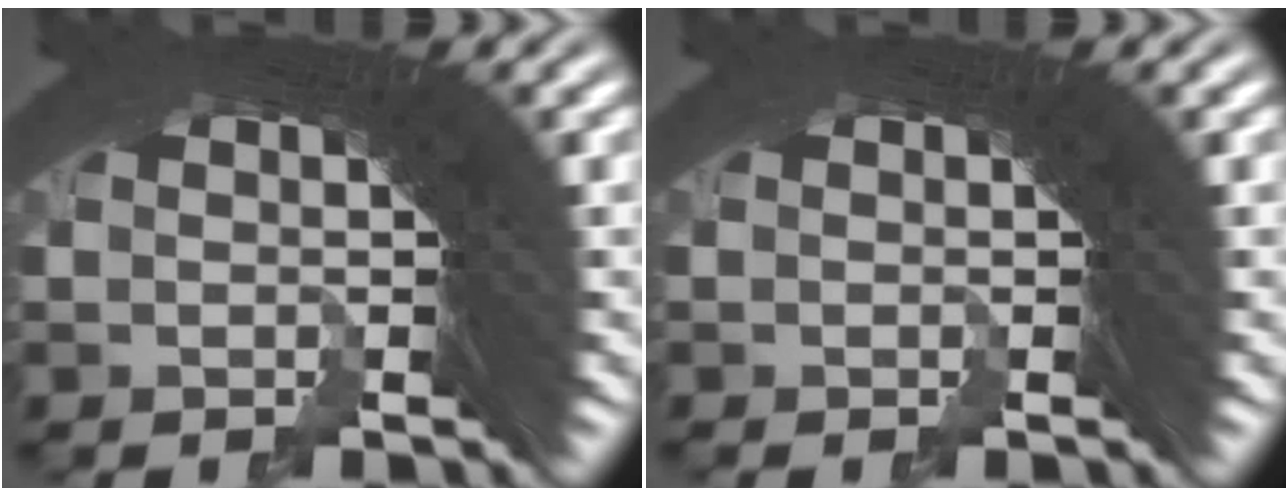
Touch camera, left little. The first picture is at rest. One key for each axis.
{"total": 0.0}